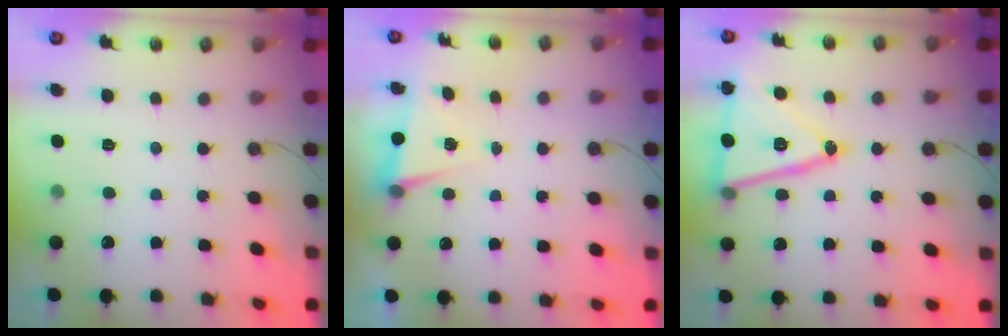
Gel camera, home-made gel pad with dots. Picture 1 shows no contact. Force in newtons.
{"total": 3.5, "press": 1.8, "slide": 3.0}
{"total": 19.4, "press": 19.1, "slide": 3.4}